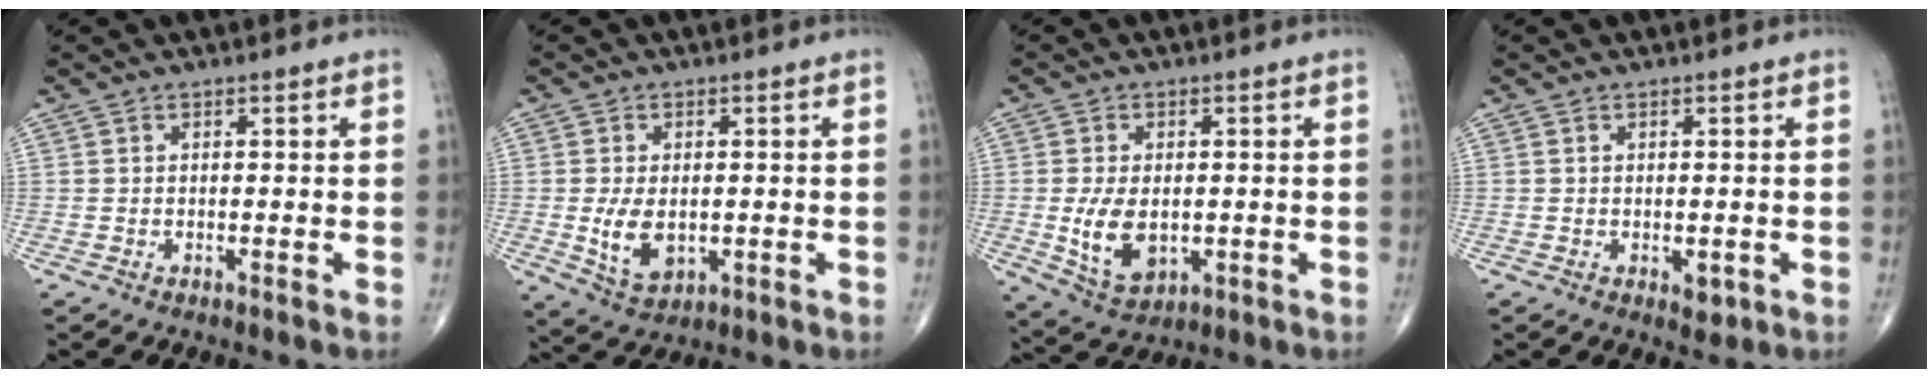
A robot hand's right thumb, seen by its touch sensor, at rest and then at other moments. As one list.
[{"total": 7.0, "force": [-0.7, 4.3, 5.4], "torque": [-0.088, -0.012, -0.001]}, {"total": 8.6, "force": [-0.9, 5.3, 6.7], "torque": [-0.112, -0.010, -0.003]}, {"total": 1.9, "force": [-0.5, 1.2, 1.4], "torque": [-0.008, -0.002, -0.002]}]